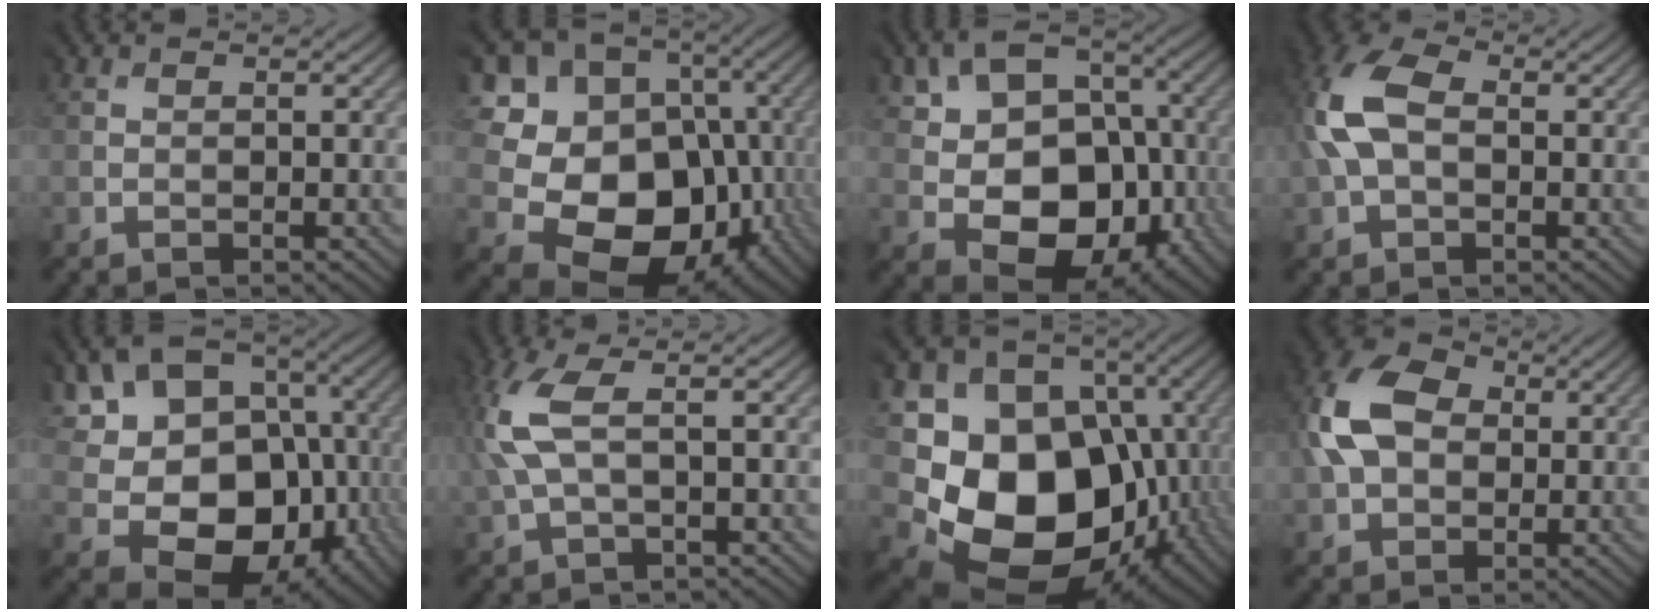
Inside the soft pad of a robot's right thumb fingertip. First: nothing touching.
{"total": 15.4, "force": [-2.0, 13.2, 7.6], "torque": [-0.180, -0.049, -0.011]}
{"total": 13.9, "force": [-1.0, 10.2, 9.5], "torque": [-0.140, -0.012, -0.011]}
{"total": 9.6, "force": [1.2, 6.3, 7.1], "torque": [-0.185, 0.020, 0.010]}
{"total": 16.4, "force": [0.1, 12.8, 10.2], "torque": [-0.183, -0.025, 0.032]}
{"total": 5.4, "force": [1.3, 1.9, 4.8], "torque": [-0.136, 0.014, 0.023]}
{"total": 17.1, "force": [-3.4, 13.9, 9.4], "torque": [-0.183, -0.057, -0.032]}
{"total": 10.4, "force": [1.7, 7.8, 6.6], "torque": [-0.175, 0.012, 0.027]}